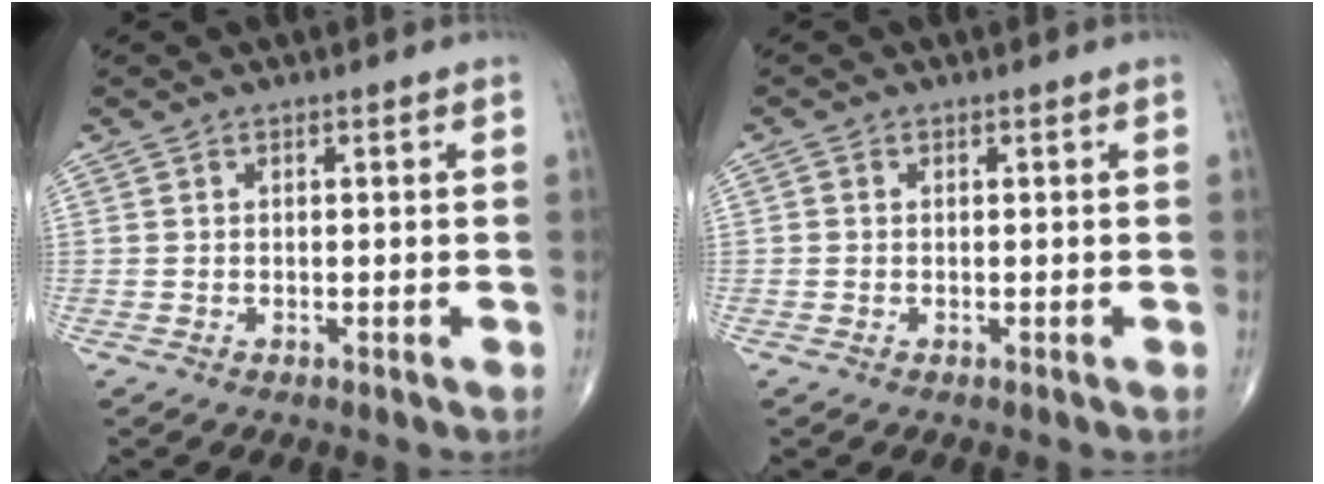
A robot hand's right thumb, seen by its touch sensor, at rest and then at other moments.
{"total": 0.5, "force": [0.0, 0.5, 0.2], "torque": [-0.003, 0.000, -0.004]}